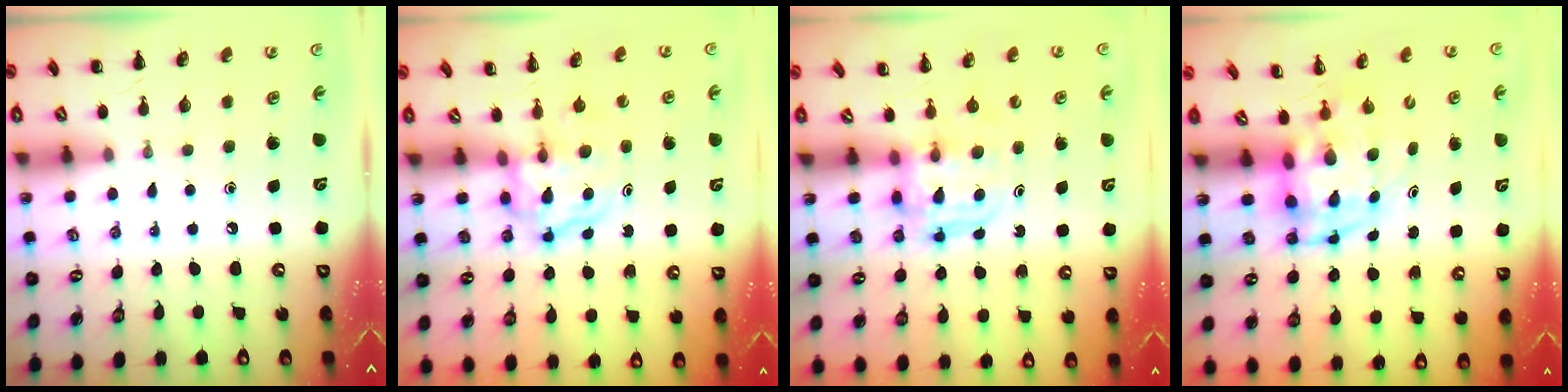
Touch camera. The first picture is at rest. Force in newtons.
{"total": 3.9, "press": 3.9, "slide": 0.5}
{"total": 3.6, "press": 3.6, "slide": 0.3}
{"total": 3.7, "press": 3.7, "slide": 0.8}